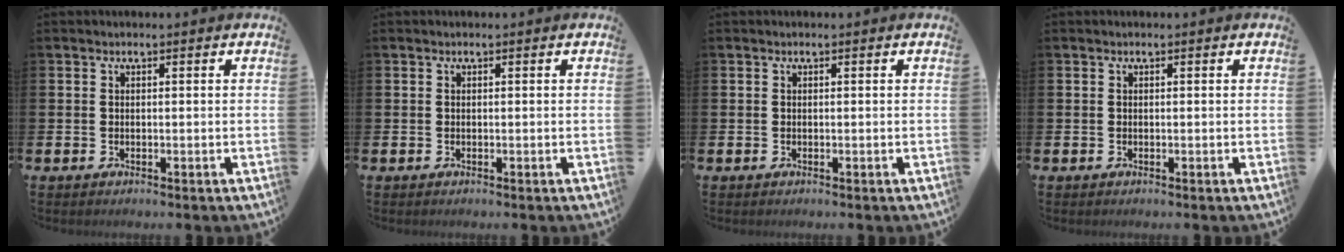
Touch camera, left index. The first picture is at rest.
{"total": 0.0}
{"total": 0.0}
{"total": 0.0}